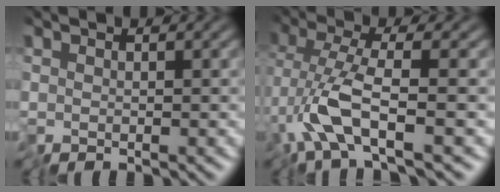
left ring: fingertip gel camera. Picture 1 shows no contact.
{"total": 5.2, "force": [-2.2, 0.7, 4.7], "torque": [-0.114, 0.001, -0.050]}